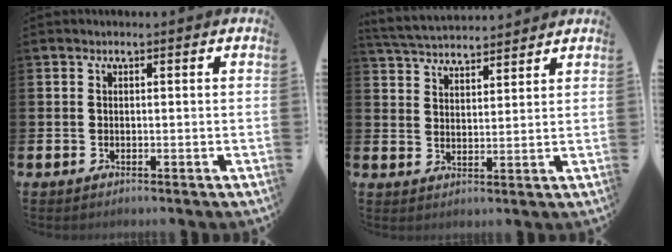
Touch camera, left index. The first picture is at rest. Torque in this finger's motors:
{"motor_torque": [0.00, -0.51, 0.44, 0.12]}